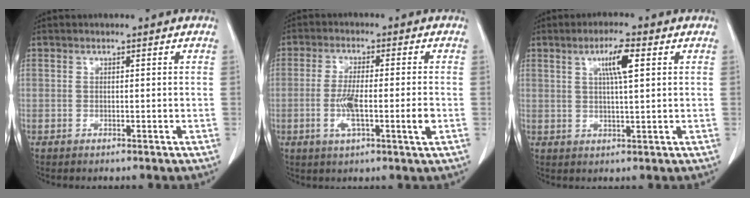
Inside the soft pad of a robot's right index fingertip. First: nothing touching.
{"total": 7.4, "force": [-1.7, 0.6, 7.2], "torque": [-0.130, -0.007, -0.031]}
{"total": 5.2, "force": [1.9, 0.4, 4.8], "torque": [-0.085, 0.002, 0.033]}